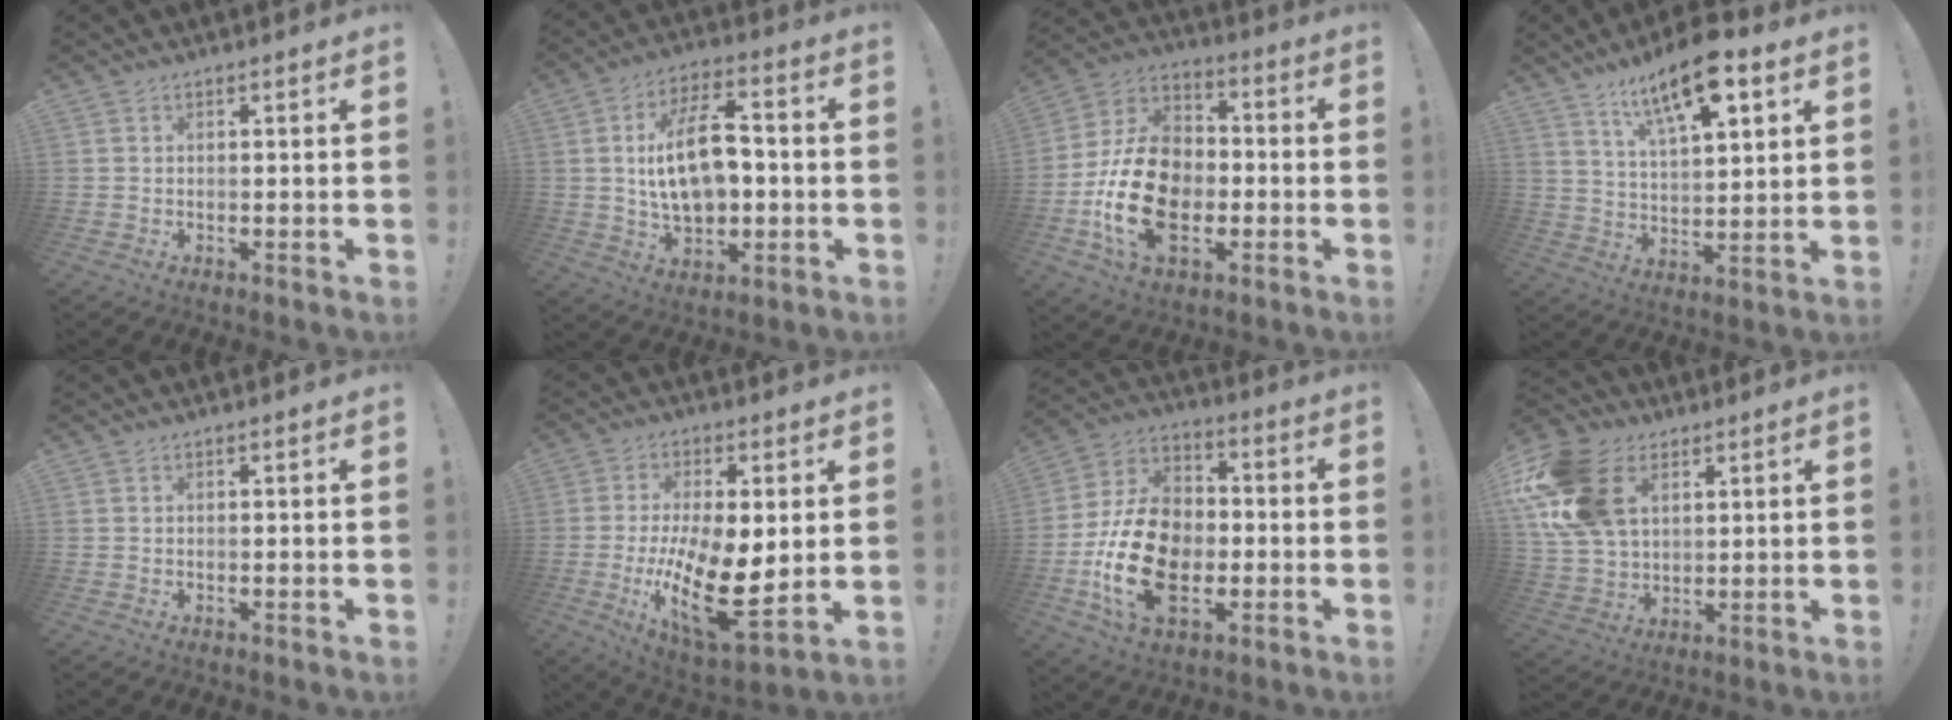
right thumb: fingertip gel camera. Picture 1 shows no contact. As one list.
[{"total": 16.8, "force": [0.2, 9.8, 13.6], "torque": [-0.224, 0.011, 0.002]}, {"total": 21.7, "force": [-5.5, 14.8, 15.0], "torque": [-0.286, 0.033, -0.080]}, {"total": 15.2, "force": [8.7, 5.5, 11.2], "torque": [-0.181, -0.034, 0.143]}, {"total": 0.0}, {"total": 18.5, "force": [-2.5, 8.3, 16.3], "torque": [-0.290, -0.021, -0.030]}, {"total": 21.8, "force": [-5.1, 14.7, 15.2], "torque": [-0.294, 0.033, -0.074]}, {"total": 21.4, "force": [7.5, 15.1, 13.3], "torque": [-0.270, -0.023, 0.141]}]